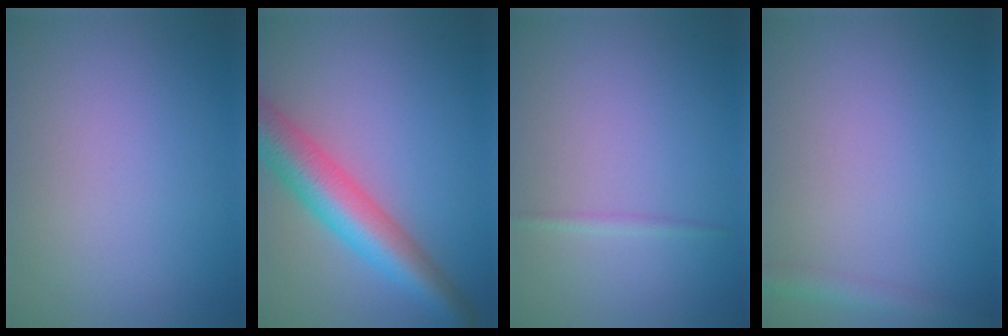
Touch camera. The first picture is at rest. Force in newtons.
{"total": 6.9, "press": 6.9, "slide": 0.3}
{"total": 0.8, "press": 0.8, "slide": 0.1}
{"total": 1.9, "press": 1.9, "slide": 0.1}